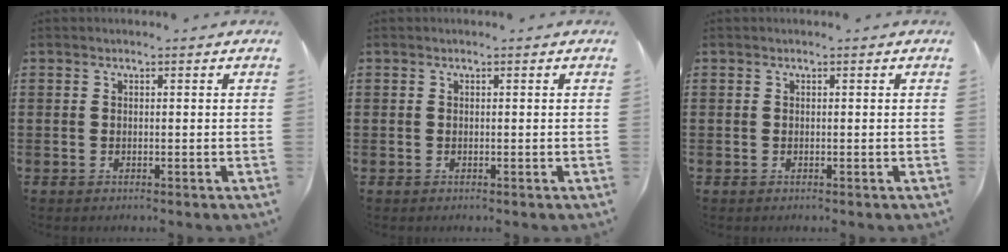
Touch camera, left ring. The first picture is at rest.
{"total": 0.0}
{"total": 0.0}